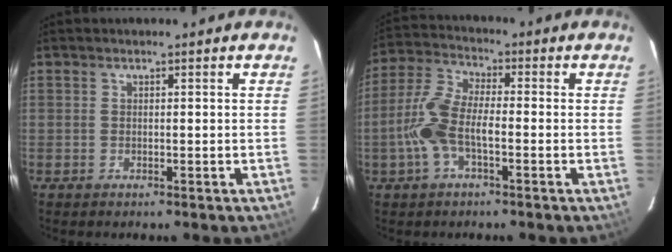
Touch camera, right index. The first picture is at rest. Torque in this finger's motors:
{"motor_torque": [0.94, -0.21, 0.69, 0.18]}